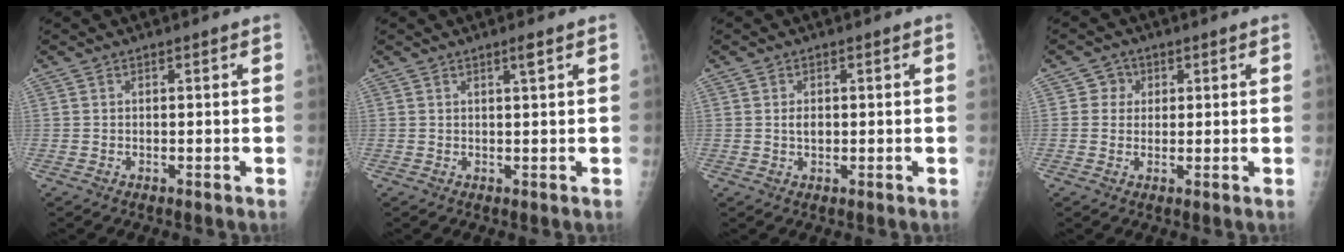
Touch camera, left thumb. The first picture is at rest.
{"total": 1.3, "force": [0.8, -0.1, 1.1], "torque": [-0.018, -0.004, 0.013]}
{"total": 1.7, "force": [0.1, 1.2, 1.2], "torque": [-0.015, 0.000, 0.003]}
{"total": 3.0, "force": [0.8, 2.8, 0.3], "torque": [0.019, 0.002, 0.005]}